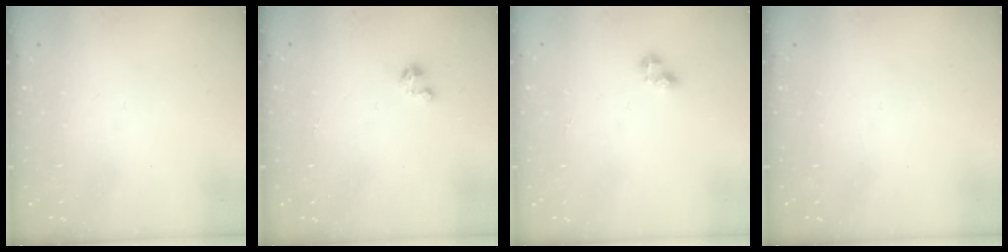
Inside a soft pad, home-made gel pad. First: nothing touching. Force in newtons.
{"total": 1.8, "press": 1.8, "slide": 0.1}
{"total": 3.5, "press": 3.5, "slide": 0.4}
{"total": 0.0}